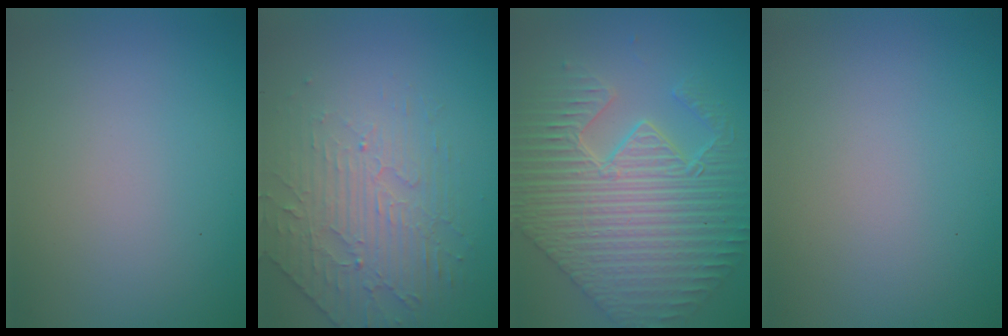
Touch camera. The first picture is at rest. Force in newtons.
{"total": 4.6, "press": 3.3, "slide": 3.1}
{"total": 7.7, "press": 6.3, "slide": 4.6}
{"total": 0.0}